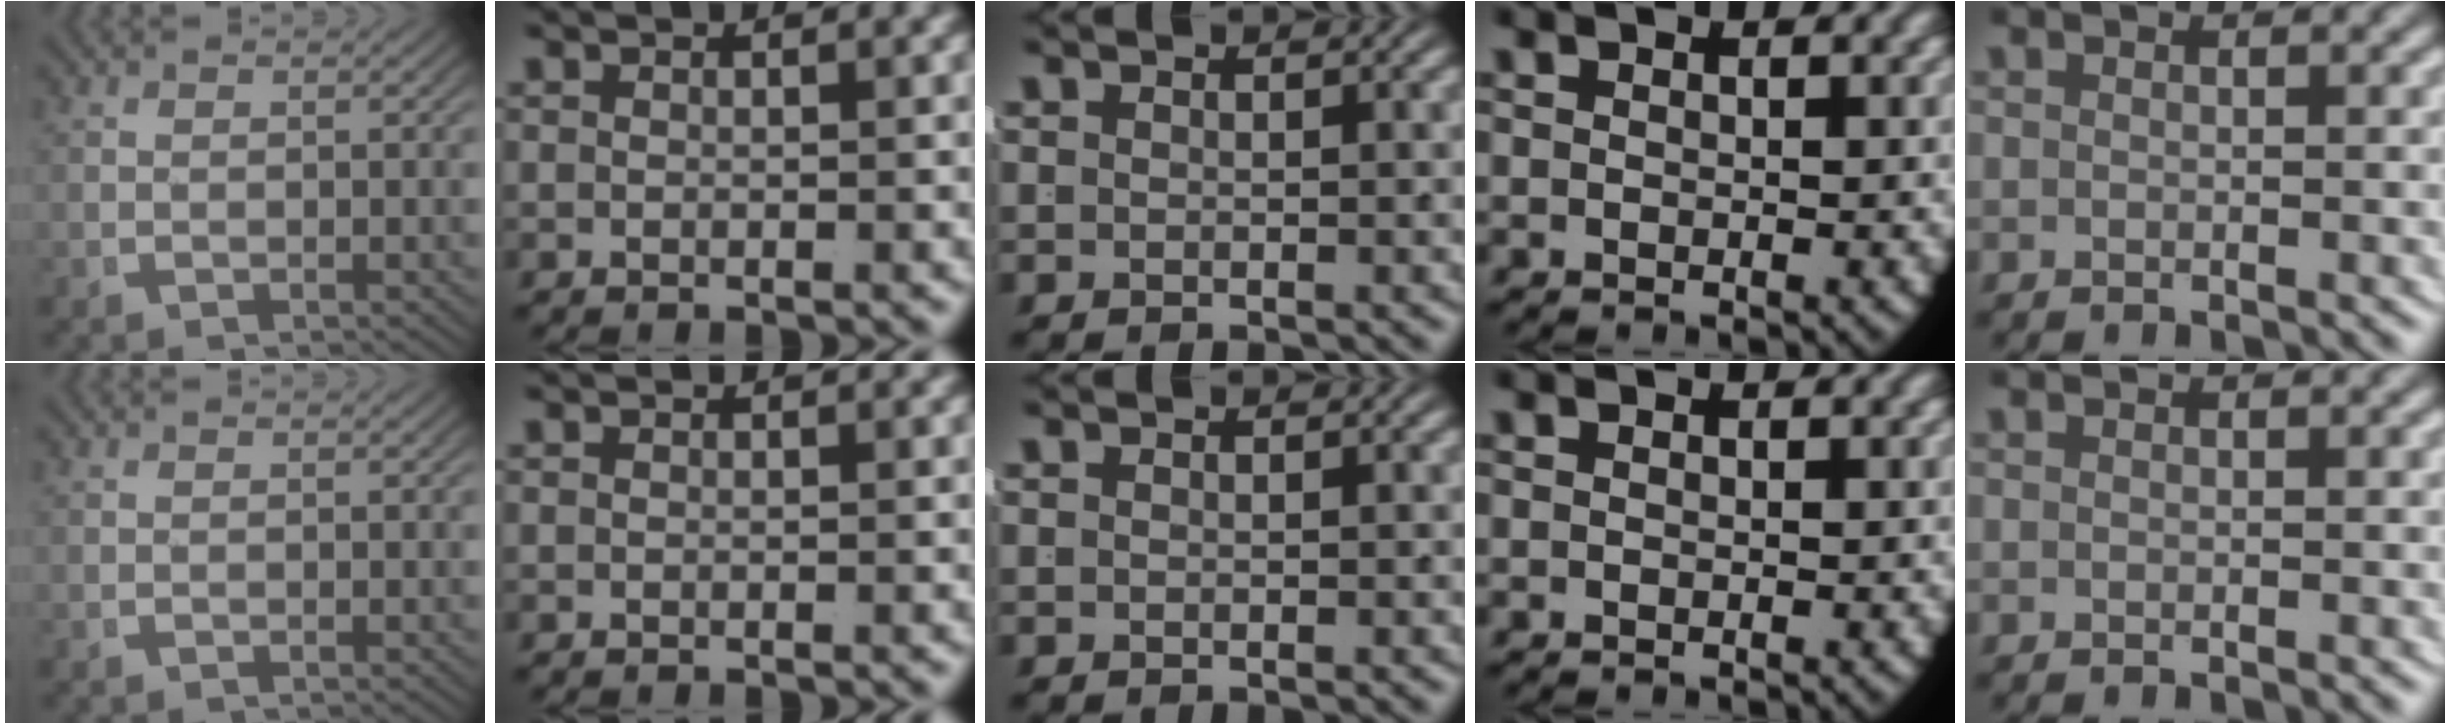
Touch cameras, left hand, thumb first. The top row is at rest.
{}